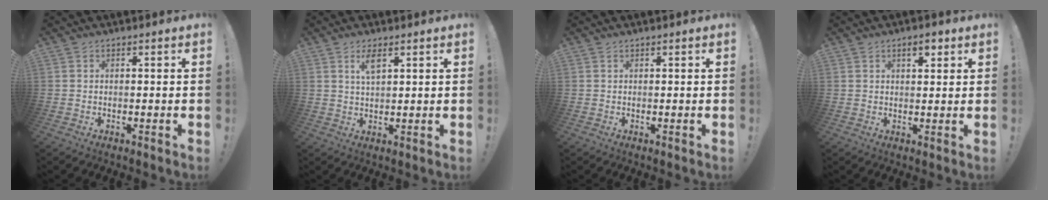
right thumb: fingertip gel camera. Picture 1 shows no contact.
{"total": 4.4, "force": [2.4, 1.4, 3.4], "torque": [-0.058, -0.007, 0.039]}
{"total": 0.0}
{"total": 3.7, "force": [2.1, 1.7, 2.5], "torque": [-0.025, -0.008, 0.032]}